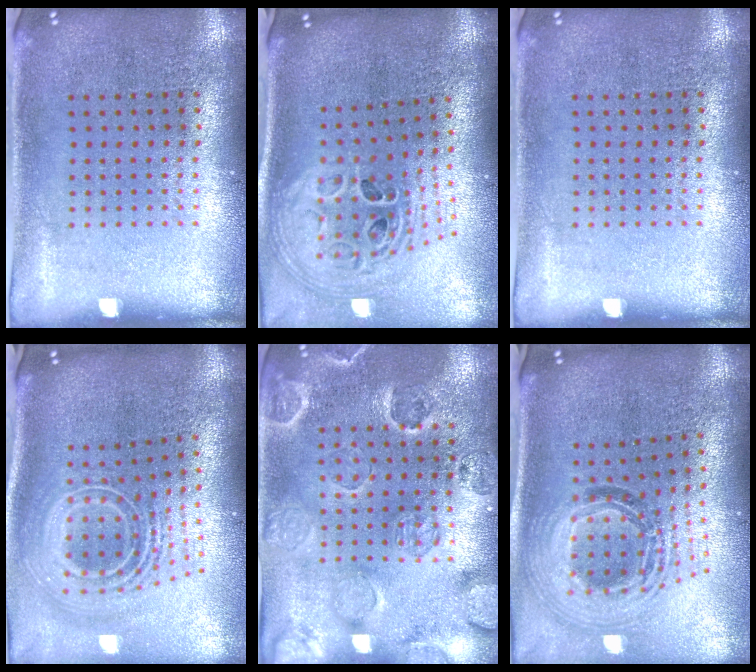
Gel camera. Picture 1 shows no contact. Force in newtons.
{"total": 2.4, "press": 1.7, "slide": 1.7}
{"total": 0.0}
{"total": 2.8, "press": 1.9, "slide": 2.1}
{"total": 2.5, "press": 2.3, "slide": 1.0}
{"total": 1.9, "press": 1.6, "slide": 1.0}